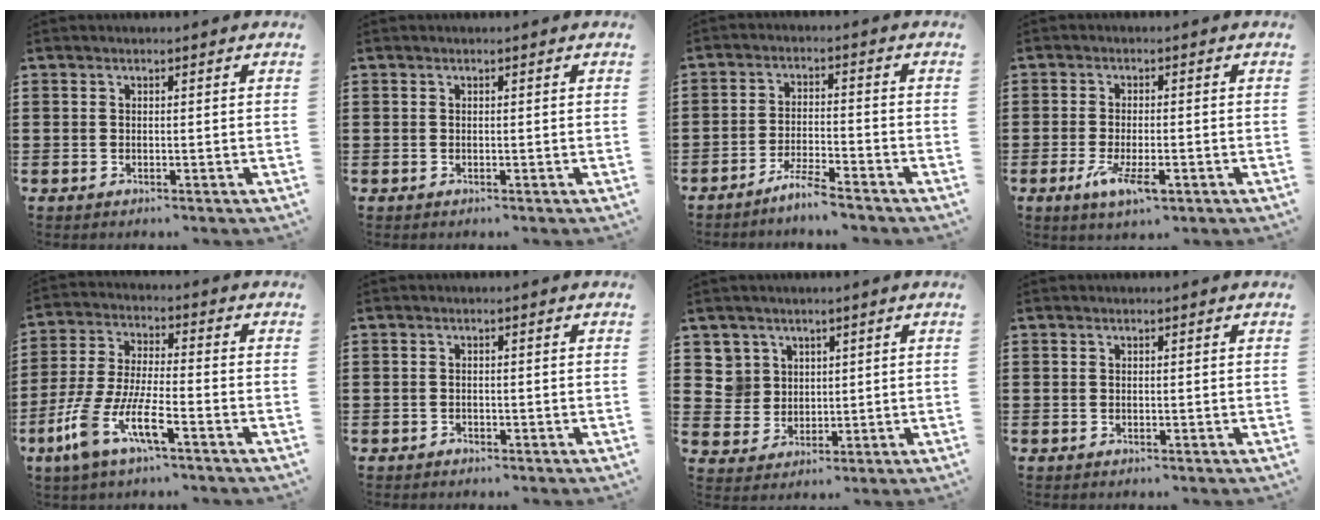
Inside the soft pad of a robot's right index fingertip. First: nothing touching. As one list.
[{"total": 0.0}, {"total": 4.5, "force": [-4.2, -0.2, 1.7], "torque": [-0.046, -0.004, -0.085]}, {"total": 5.3, "force": [-2.3, 1.5, 4.5], "torque": [-0.089, -0.010, -0.040]}, {"total": 8.9, "force": [-5.1, 1.6, 7.1], "torque": [-0.179, -0.021, -0.105]}, {"total": 0.8, "force": [-0.7, 0.2, 0.0], "torque": [-0.003, 0.002, -0.016]}, {"total": 5.0, "force": [2.0, 4.6, 0.5], "torque": [-0.034, 0.017, 0.040]}, {"total": 0.0}]